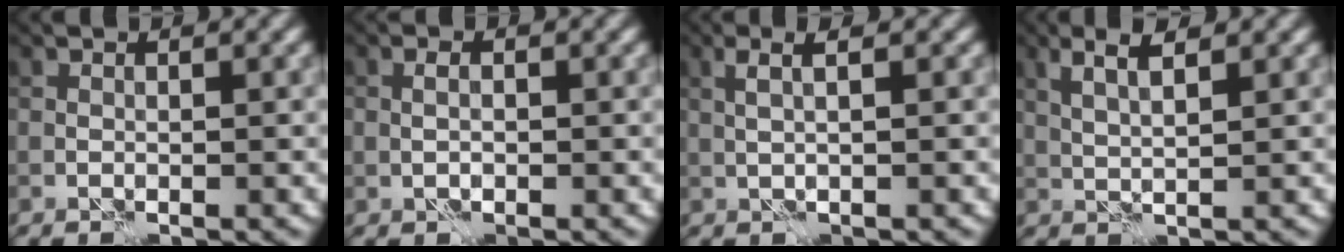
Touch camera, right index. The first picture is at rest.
{"total": 1.2, "force": [-0.1, 0.6, 1.0], "torque": [-0.019, 0.001, -0.003]}
{"total": 2.2, "force": [0.7, 0.3, 2.0], "torque": [-0.033, -0.001, 0.010]}
{"total": 2.9, "force": [1.4, 0.4, 2.5], "torque": [-0.049, 0.001, 0.027]}